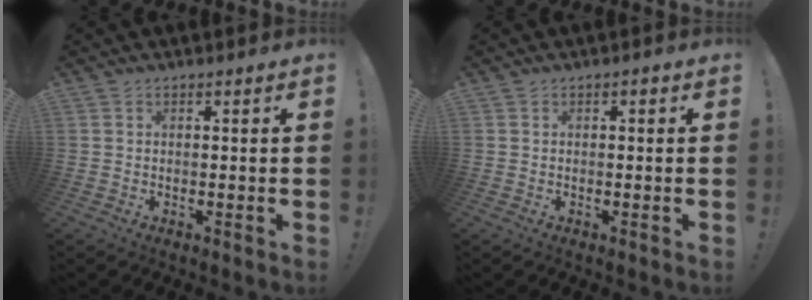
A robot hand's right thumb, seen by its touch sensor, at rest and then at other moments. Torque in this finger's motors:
{"motor_torque": [-0.01, 0.12, 0.29, 0.08, -0.05]}